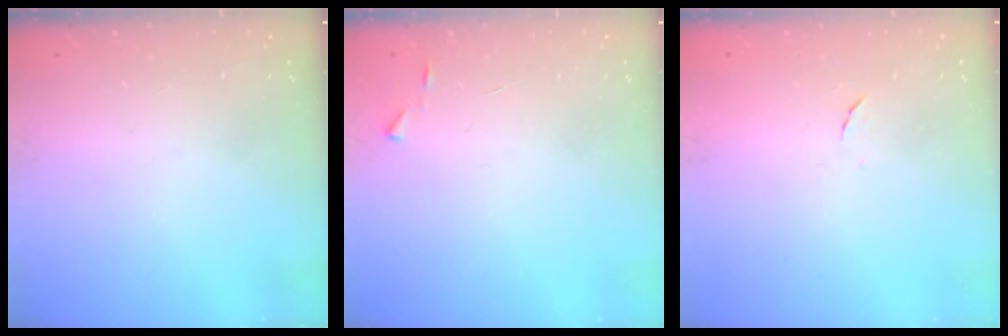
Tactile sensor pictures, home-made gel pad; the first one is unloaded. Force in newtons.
{"total": 2.7, "press": 2.7, "slide": 0.3}
{"total": 4.8, "press": 4.8, "slide": 0.5}